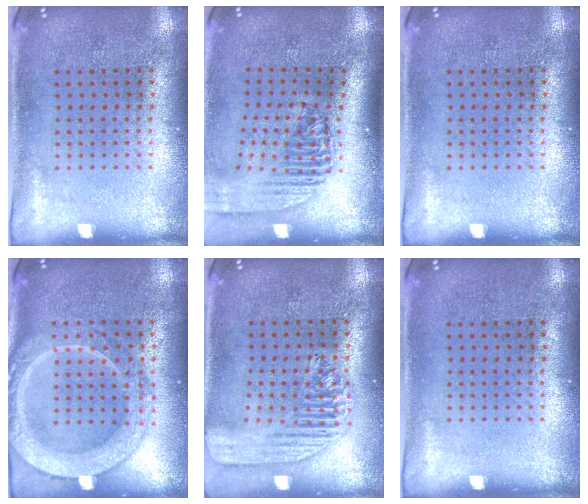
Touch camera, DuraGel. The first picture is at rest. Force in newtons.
{"total": 2.3, "press": 1.7, "slide": 1.5}
{"total": 0.0}
{"total": 2.2, "press": 2.2, "slide": 0.3}
{"total": 1.7, "press": 1.5, "slide": 0.7}
{"total": 0.0}